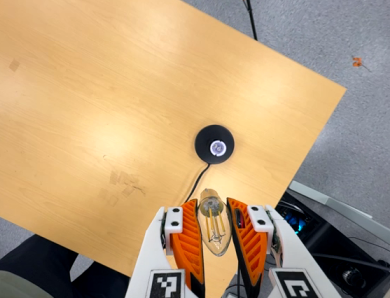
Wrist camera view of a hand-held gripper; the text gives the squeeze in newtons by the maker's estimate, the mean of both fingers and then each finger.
{"total": 19.6, "left": 21.7, "right": 17.5}